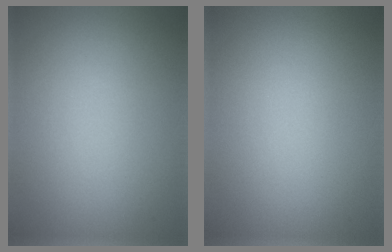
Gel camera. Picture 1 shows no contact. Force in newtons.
{"total": 0.0}